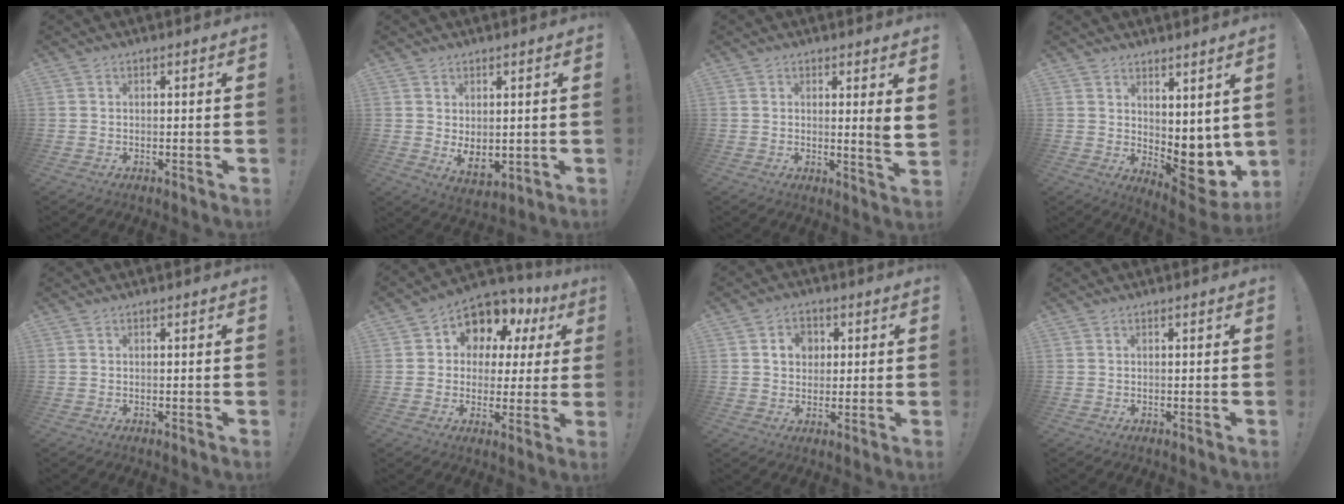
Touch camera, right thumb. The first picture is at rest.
{"total": 4.4, "force": [2.0, 2.5, 3.0], "torque": [-0.039, -0.016, 0.040]}
{"total": 3.8, "force": [1.9, -0.6, 3.2], "torque": [-0.036, -0.029, 0.027]}
{"total": 8.4, "force": [1.3, 5.1, 6.5], "torque": [-0.053, -0.036, 0.036]}
{"total": 0.0}
{"total": 9.6, "force": [5.4, 7.0, 3.8], "torque": [-0.048, -0.051, 0.099]}
{"total": 6.8, "force": [2.1, 5.8, 2.7], "torque": [-0.032, -0.005, 0.037]}
{"total": 0.0}